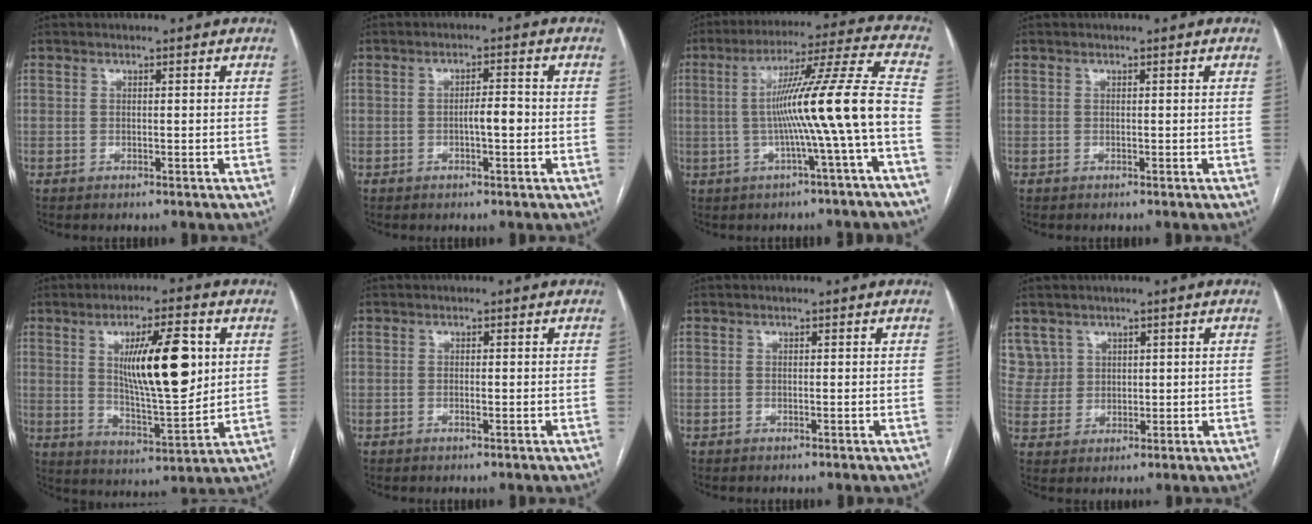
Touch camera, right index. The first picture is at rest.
{"total": 3.1, "force": [-0.7, 0.7, 2.9], "torque": [-0.046, 0.004, -0.011]}
{"total": 14.3, "force": [-2.6, -2.0, 13.9], "torque": [-0.222, 0.019, -0.043]}
{"total": 0.0}
{"total": 14.3, "force": [3.5, 3.1, 13.5], "torque": [-0.227, -0.001, 0.062]}
{"total": 0.8, "force": [-0.2, 0.2, 0.8], "torque": [-0.017, -0.001, -0.003]}
{"total": 0.0}
{"total": 5.1, "force": [2.9, 4.2, -0.2], "torque": [0.013, 0.008, 0.061]}